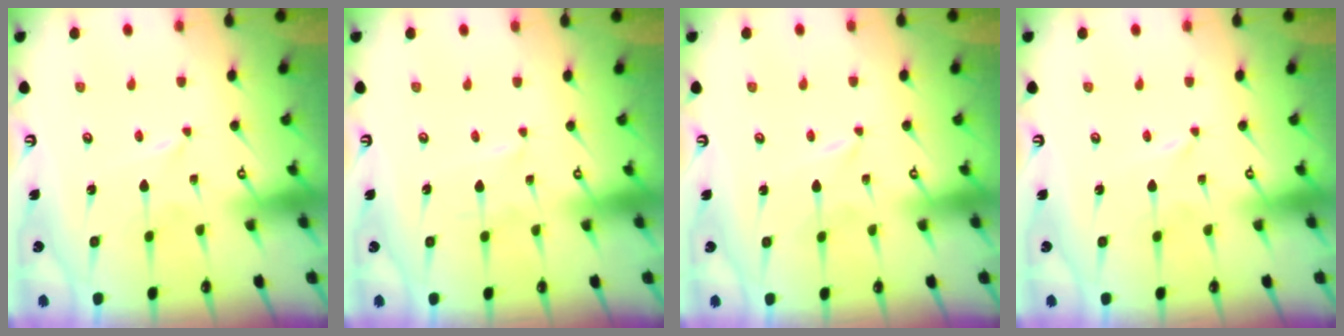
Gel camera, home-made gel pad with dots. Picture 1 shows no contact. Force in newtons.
{"total": 0.0}
{"total": 0.0}
{"total": 0.0}